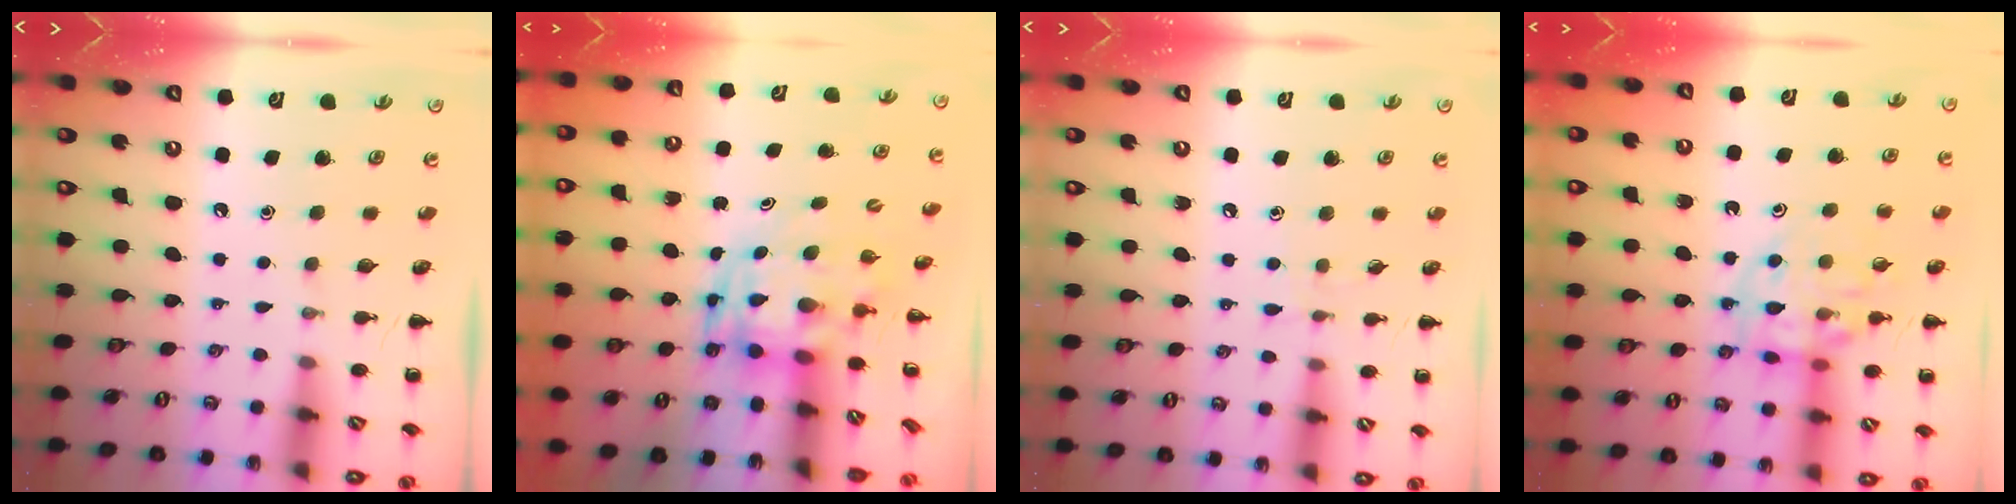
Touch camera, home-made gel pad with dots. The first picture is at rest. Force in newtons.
{"total": 3.8, "press": 3.7, "slide": 0.8}
{"total": 3.9, "press": 3.6, "slide": 1.5}
{"total": 12.1, "press": 12.0, "slide": 2.1}